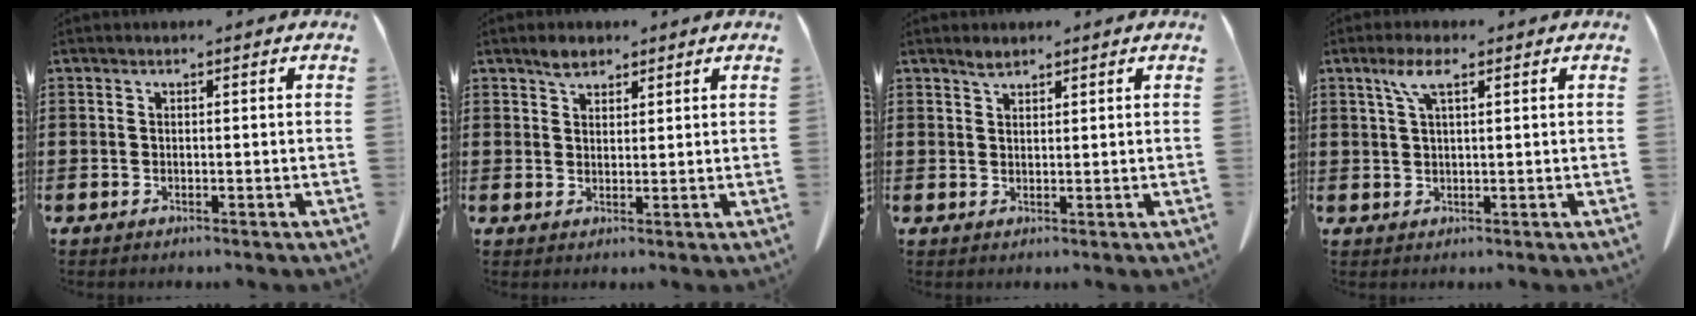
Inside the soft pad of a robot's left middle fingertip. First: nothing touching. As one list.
[{"total": 2.5, "force": [2.0, 1.2, 0.9], "torque": [-0.014, 0.000, 0.035]}, {"total": 1.8, "force": [1.5, 0.5, 0.8], "torque": [-0.019, 0.001, 0.027]}, {"total": 4.2, "force": [2.1, 1.1, 3.5], "torque": [-0.075, 0.009, 0.035]}]